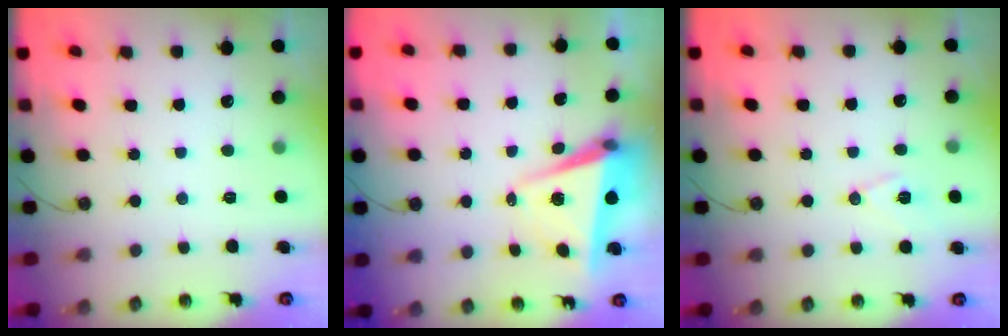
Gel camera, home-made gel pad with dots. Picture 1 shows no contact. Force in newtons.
{"total": 5.9, "press": 4.7, "slide": 3.6}
{"total": 8.5, "press": 7.7, "slide": 3.6}